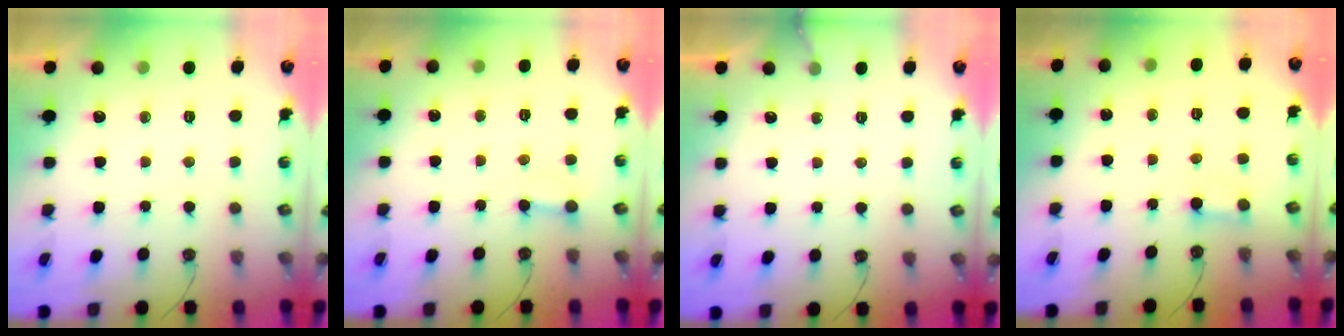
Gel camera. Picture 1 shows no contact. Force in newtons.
{"total": 2.9, "press": 2.9, "slide": 0.3}
{"total": 3.1, "press": 3.1, "slide": 0.2}
{"total": 2.8, "press": 2.8, "slide": 0.3}